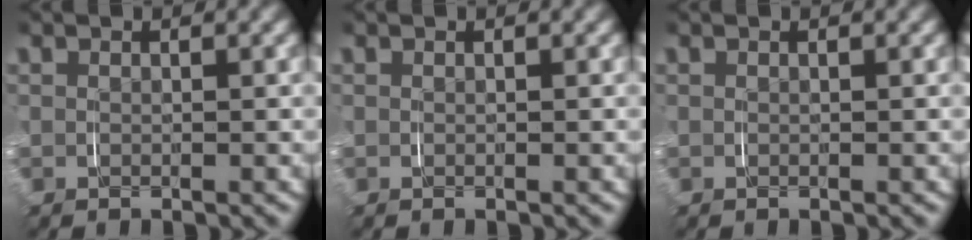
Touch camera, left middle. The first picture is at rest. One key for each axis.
{"total": 0.0}
{"total": 0.0}